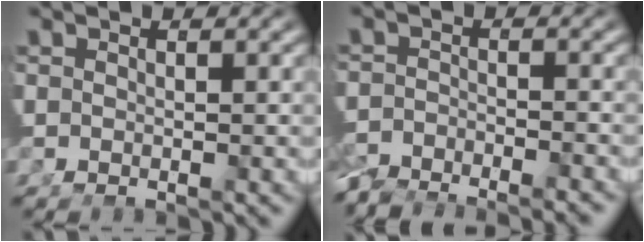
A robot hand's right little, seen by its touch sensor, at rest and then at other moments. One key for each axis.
{"total": 5.9, "fx": -5.6, "fy": 1.7, "fz": 1.3, "tx": -0.013, "ty": -0.022, "tz": -0.082}